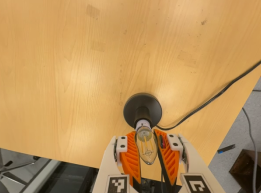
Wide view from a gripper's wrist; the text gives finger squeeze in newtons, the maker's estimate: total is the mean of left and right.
{"total": 25.0, "left": 25.8, "right": 24.1}